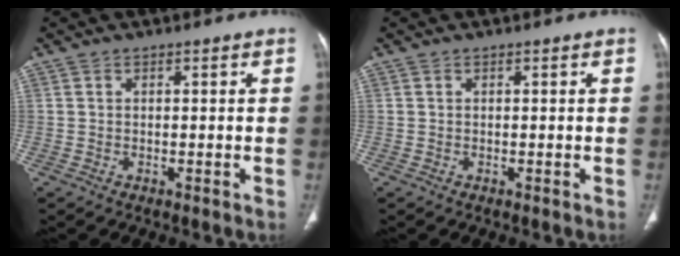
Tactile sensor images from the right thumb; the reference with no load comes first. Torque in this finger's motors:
{"motor_torque": [0.06, 0.01, 0.07, 0.21, 0.02]}